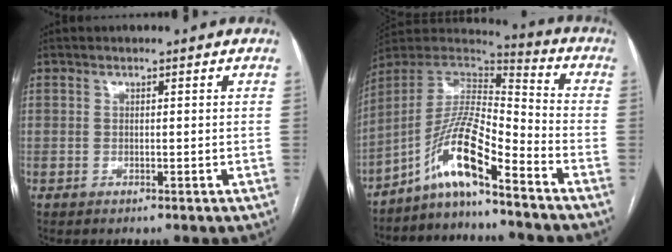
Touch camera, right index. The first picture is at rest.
{"total": 11.8, "force": [-8.0, 1.0, 8.7], "torque": [-0.169, 0.017, -0.148]}